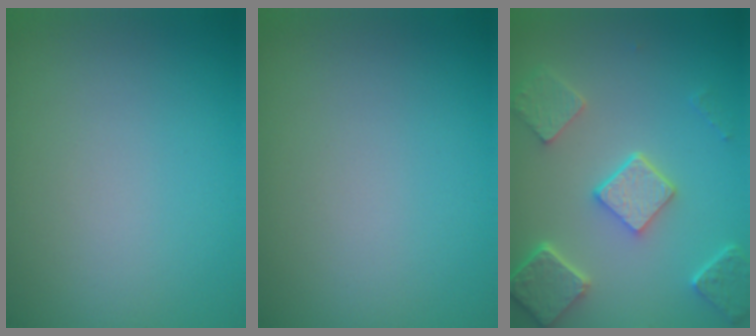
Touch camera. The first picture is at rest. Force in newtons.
{"total": 0.0}
{"total": 5.3, "press": 4.1, "slide": 3.4}